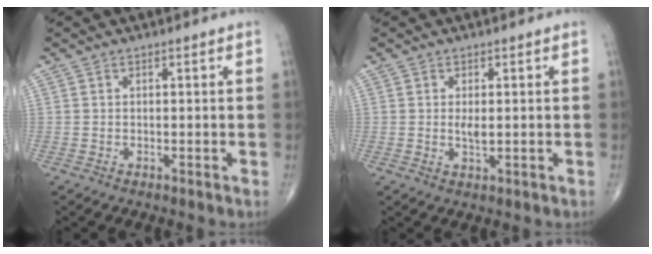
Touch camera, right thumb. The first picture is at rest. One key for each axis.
{"total": 2.1, "fx": 0.1, "fy": 0.7, "fz": 1.9, "tx": -0.037, "ty": -0.005, "tz": 0.003}